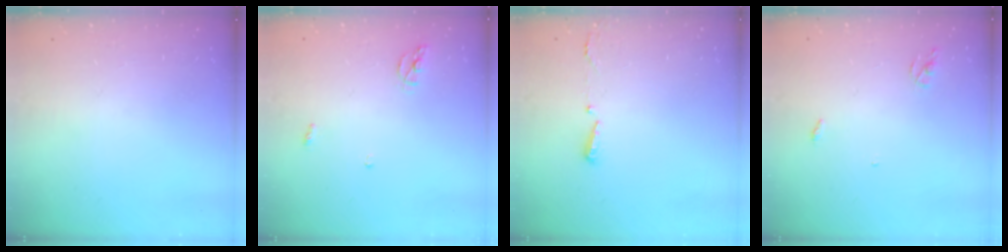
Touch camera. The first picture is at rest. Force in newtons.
{"total": 5.5, "press": 5.5, "slide": 0.2}
{"total": 2.9, "press": 2.8, "slide": 0.6}
{"total": 2.6, "press": 2.6, "slide": 0.2}